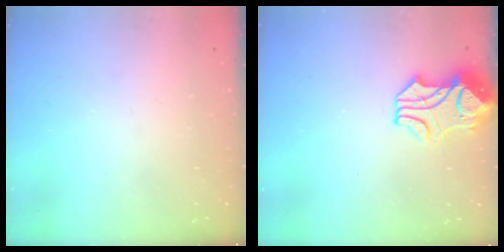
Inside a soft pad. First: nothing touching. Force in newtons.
{"total": 2.2, "press": 1.9, "slide": 1.1}